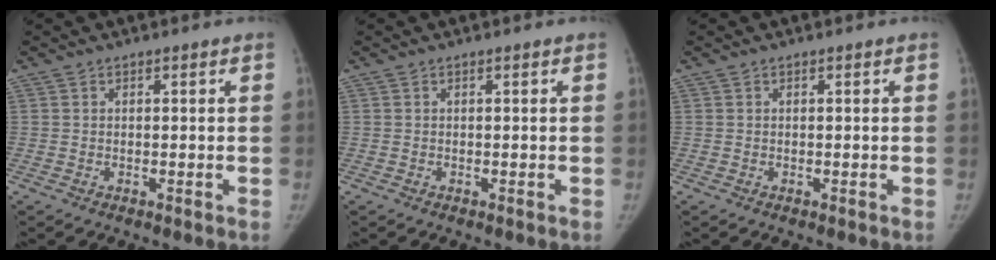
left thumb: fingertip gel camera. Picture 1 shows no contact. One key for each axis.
{"total": 0.0}
{"total": 0.0}